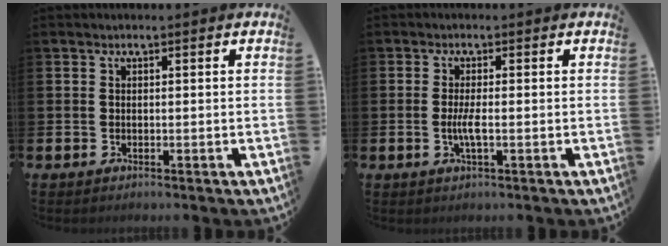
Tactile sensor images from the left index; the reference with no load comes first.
{"total": 2.4, "force": [-0.4, 0.3, 2.3], "torque": [-0.050, 0.001, -0.006]}